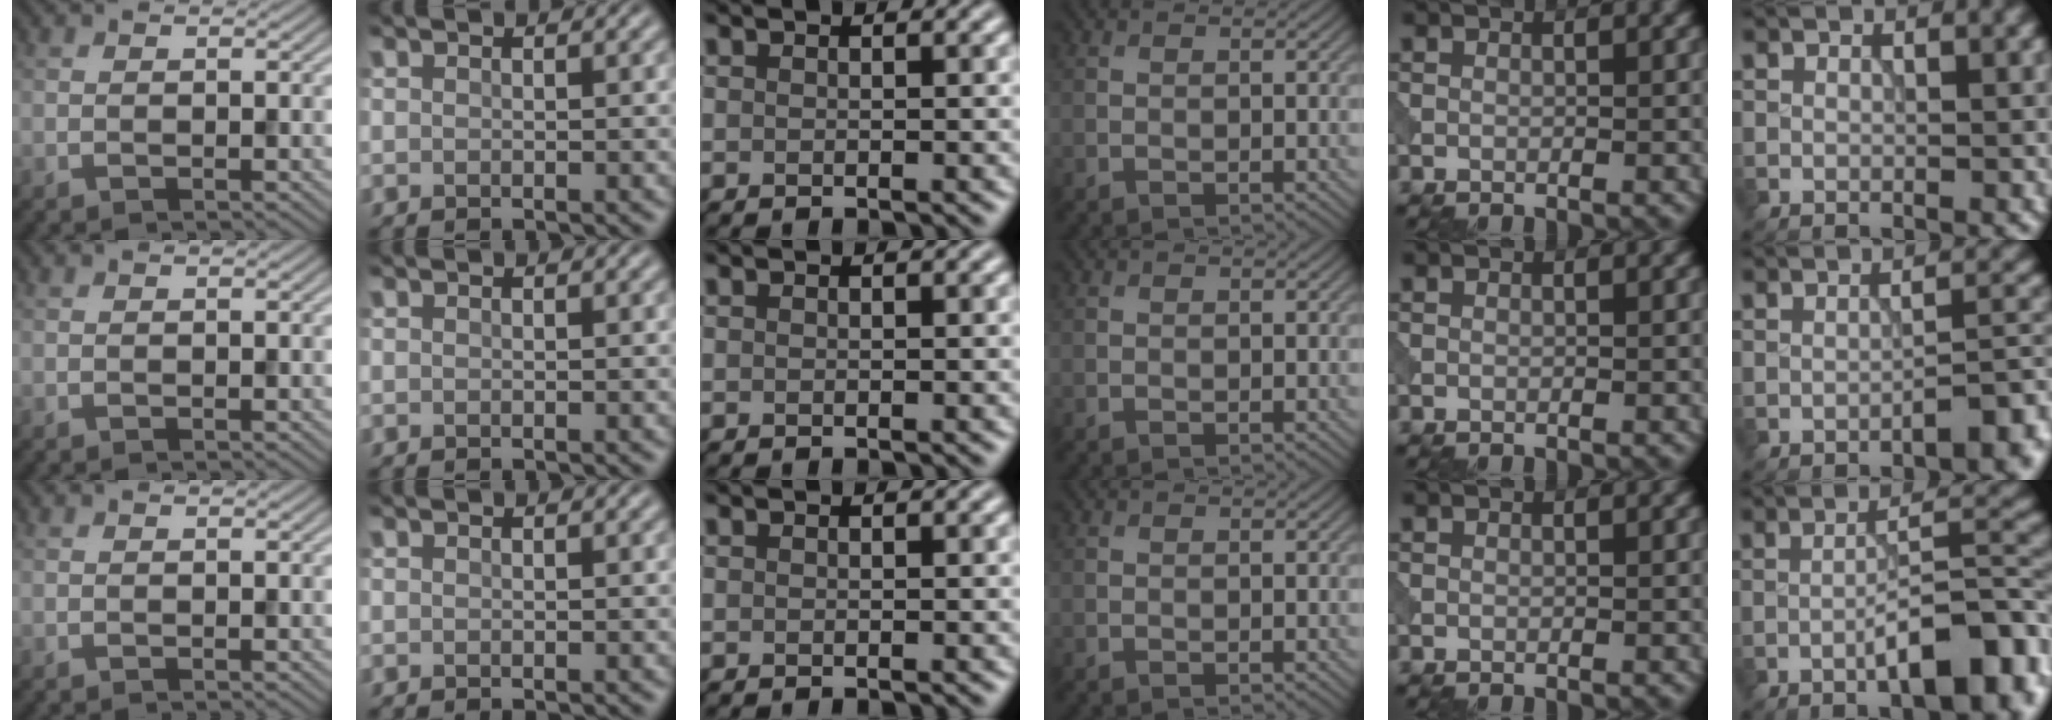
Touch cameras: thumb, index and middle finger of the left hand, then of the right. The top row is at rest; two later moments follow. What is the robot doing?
{"motion": "pour", "object": "beaker"}